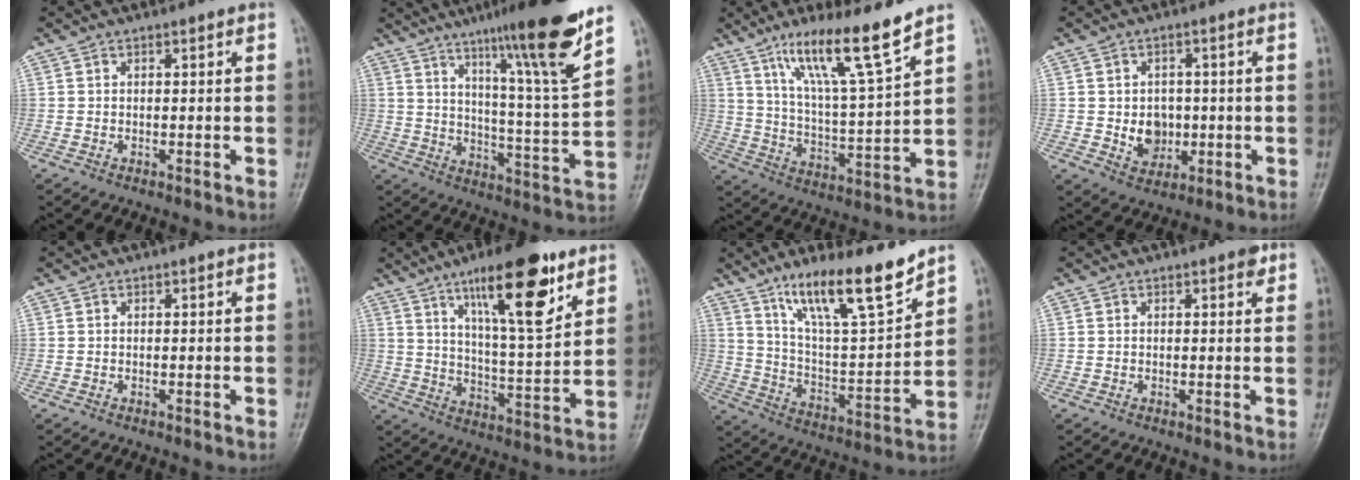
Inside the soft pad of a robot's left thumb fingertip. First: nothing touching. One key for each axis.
{"total": 18.7, "fx": 12.5, "fy": 0.5, "fz": 13.9, "tx": -0.193, "ty": -0.068, "tz": 0.192}
{"total": 13.9, "fx": 9.6, "fy": 0.8, "fz": 10.1, "tx": -0.175, "ty": -0.058, "tz": 0.177}
{"total": 6.3, "fx": -0.4, "fy": 5.2, "fz": 3.5, "tx": -0.024, "ty": 0.002, "tz": 0.001}
{"total": 0.0}
{"total": 17.8, "fx": 10.2, "fy": 4.8, "fz": 13.8, "tx": -0.194, "ty": -0.053, "tz": 0.170}
{"total": 16.9, "fx": 12.1, "fy": 3.3, "fz": 11.3, "tx": -0.169, "ty": -0.073, "tz": 0.221}
{"total": 1.5, "fx": 0.9, "fy": 0.7, "fz": 1.0, "tx": -0.007, "ty": -0.002, "tz": 0.008}